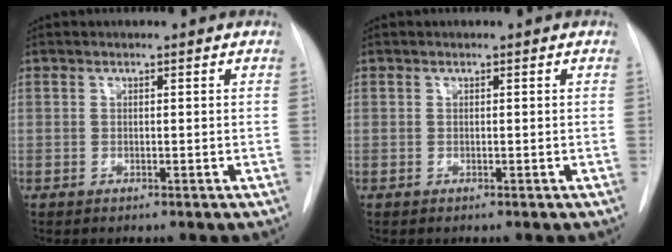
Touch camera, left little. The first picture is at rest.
{"total": 0.0}